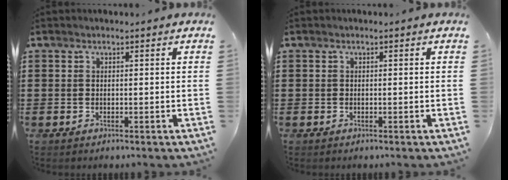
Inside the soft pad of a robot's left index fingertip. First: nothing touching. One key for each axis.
{"total": 0.0}